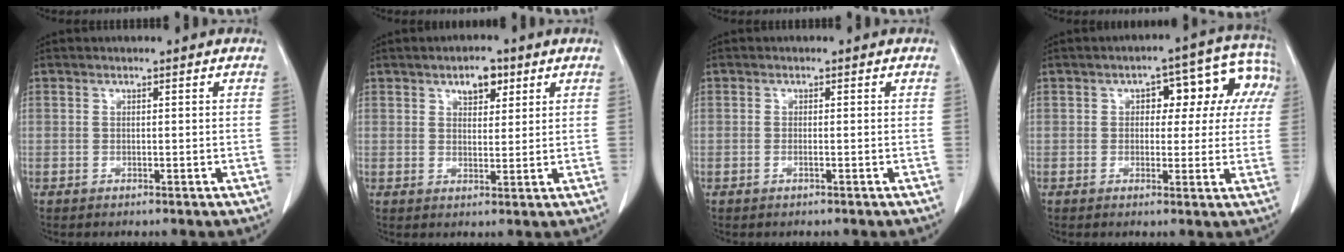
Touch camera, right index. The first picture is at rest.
{"total": 4.0, "force": [2.3, 2.1, 2.6], "torque": [-0.037, 0.002, 0.036]}
{"total": 0.5, "force": [-0.1, -0.1, 0.5], "torque": [-0.006, 0.001, 0.000]}
{"total": 10.1, "force": [2.7, 5.4, 8.1], "torque": [-0.080, 0.044, 0.030]}